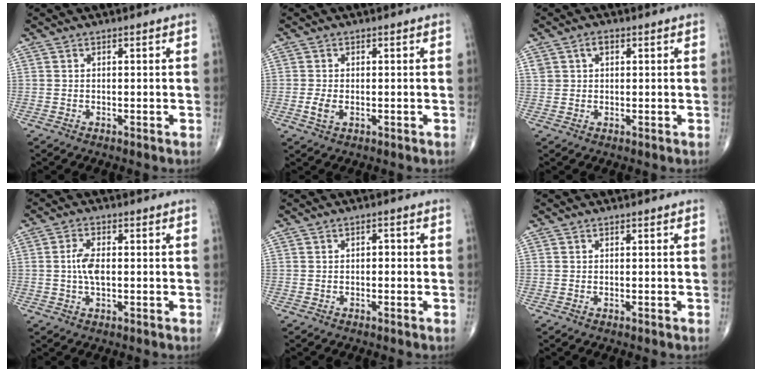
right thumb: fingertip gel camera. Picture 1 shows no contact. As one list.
[{"total": 2.4, "force": [-0.4, 1.3, 2.0], "torque": [-0.043, -0.003, -0.009]}, {"total": 2.5, "force": [1.1, 1.7, 1.4], "torque": [-0.017, 0.003, 0.021]}, {"total": 4.4, "force": [-0.1, 2.0, 3.9], "torque": [-0.080, 0.004, -0.005]}, {"total": 1.2, "force": [-0.1, 0.7, 0.9], "torque": [-0.004, 0.005, -0.006]}, {"total": 0.0}]